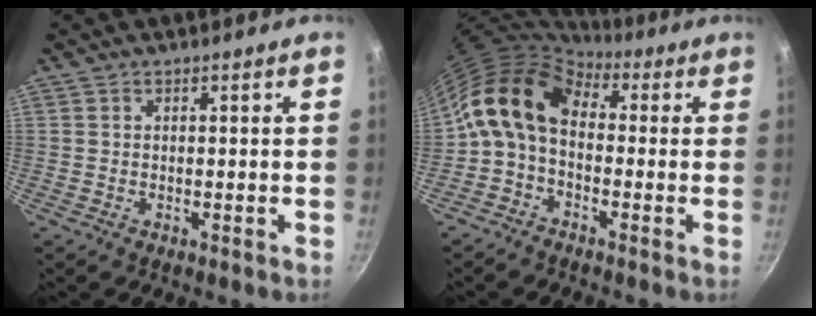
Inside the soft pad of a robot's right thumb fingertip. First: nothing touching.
{"total": 10.9, "force": [0.7, 7.3, 8.1], "torque": [-0.134, 0.029, -0.011]}